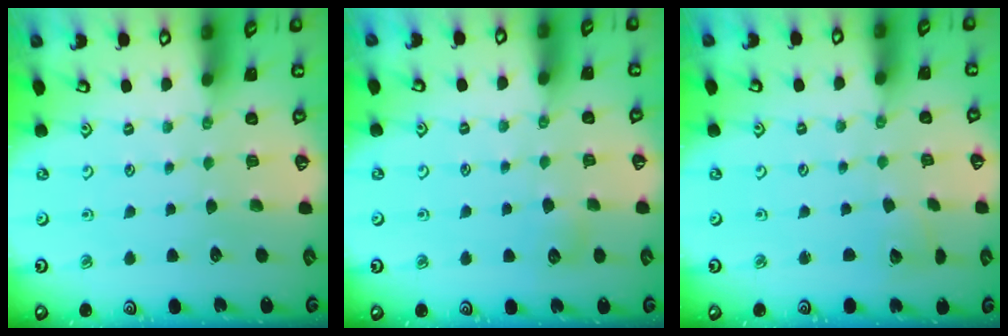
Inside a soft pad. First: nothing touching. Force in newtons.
{"total": 5.3, "press": 5.3, "slide": 0.6}
{"total": 2.2, "press": 2.2, "slide": 0.3}